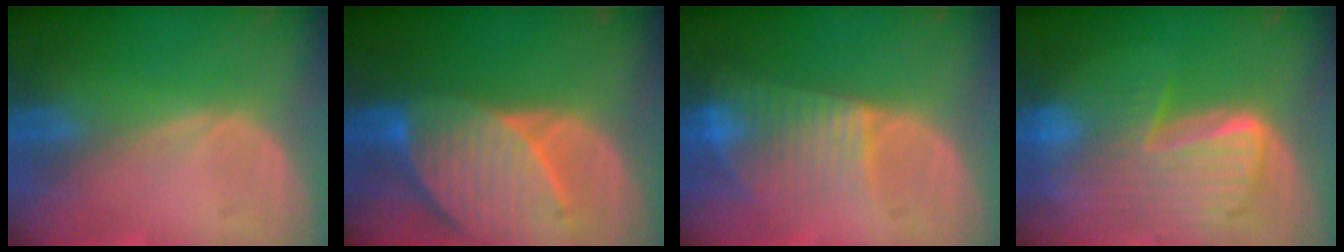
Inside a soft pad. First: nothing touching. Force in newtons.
{"total": 9.8, "press": 8.8, "slide": 4.3}
{"total": 7.9, "press": 6.7, "slide": 4.3}
{"total": 10.1, "press": 8.7, "slide": 5.1}